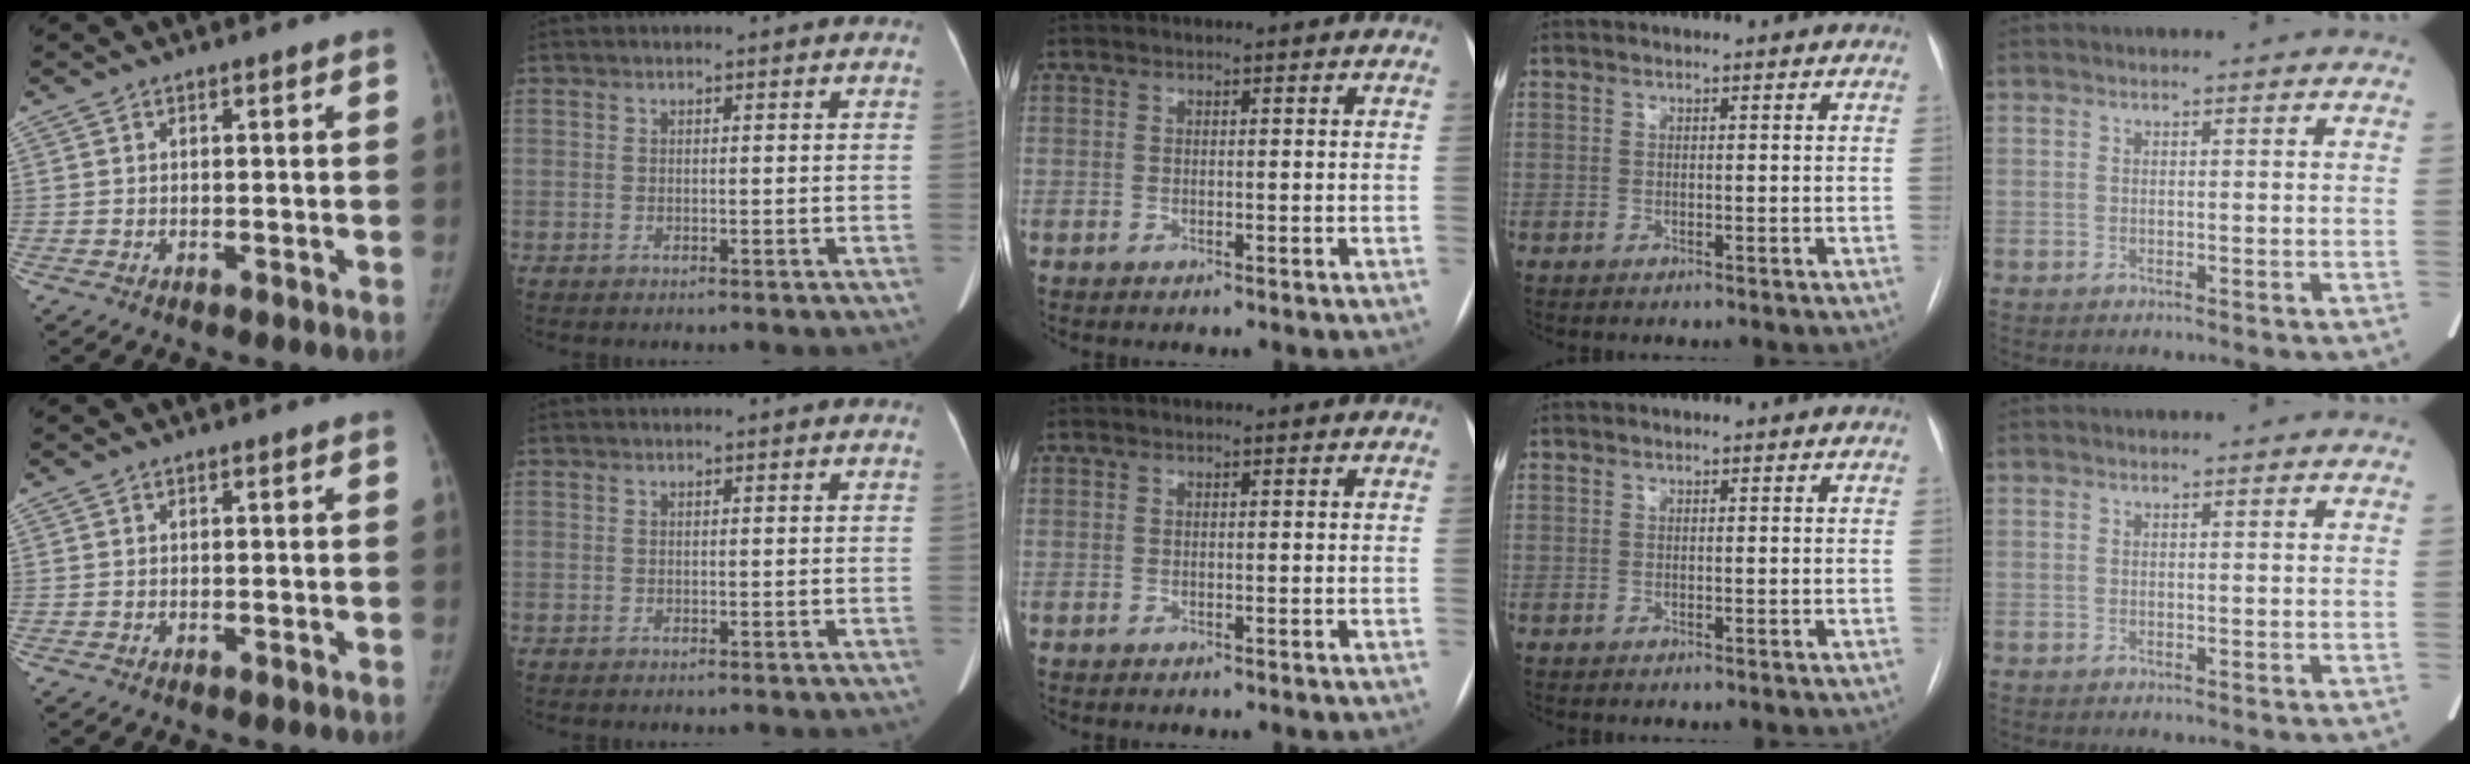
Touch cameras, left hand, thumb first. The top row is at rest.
{}